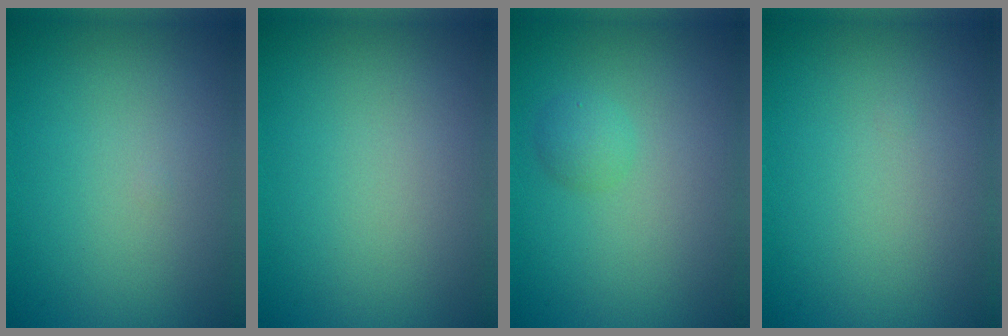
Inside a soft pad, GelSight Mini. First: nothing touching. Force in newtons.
{"total": 0.0}
{"total": 1.2, "press": 1.2, "slide": 0.1}
{"total": 0.0}